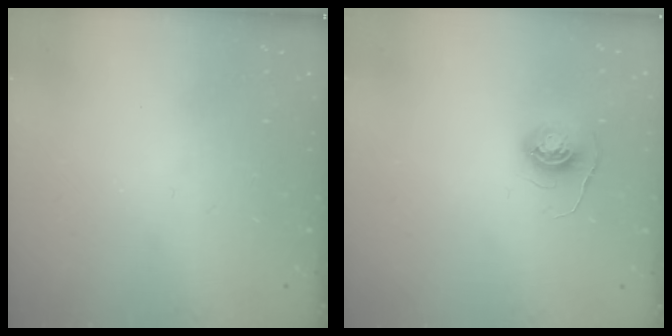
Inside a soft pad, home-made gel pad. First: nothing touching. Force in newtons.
{"total": 5.6, "press": 5.5, "slide": 0.4}